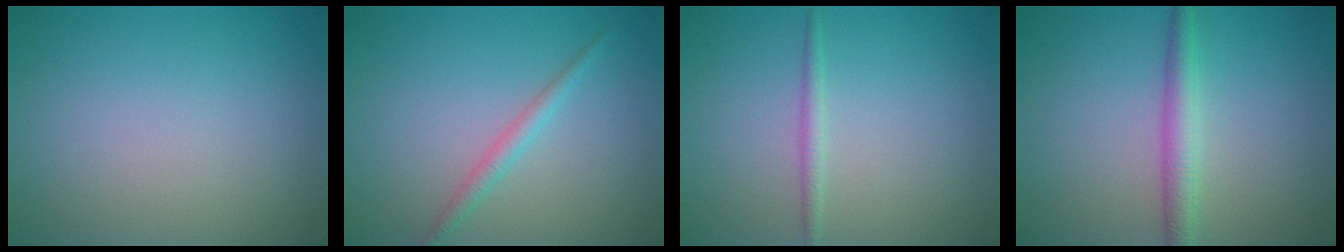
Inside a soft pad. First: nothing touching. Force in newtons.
{"total": 1.6, "press": 1.6, "slide": 0.0}
{"total": 1.1, "press": 1.1, "slide": 0.0}
{"total": 2.7, "press": 2.7, "slide": 0.1}